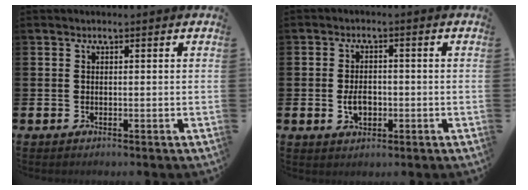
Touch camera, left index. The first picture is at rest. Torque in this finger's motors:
{"motor_torque": [0.61, 0.14, 0.11, 0.11]}